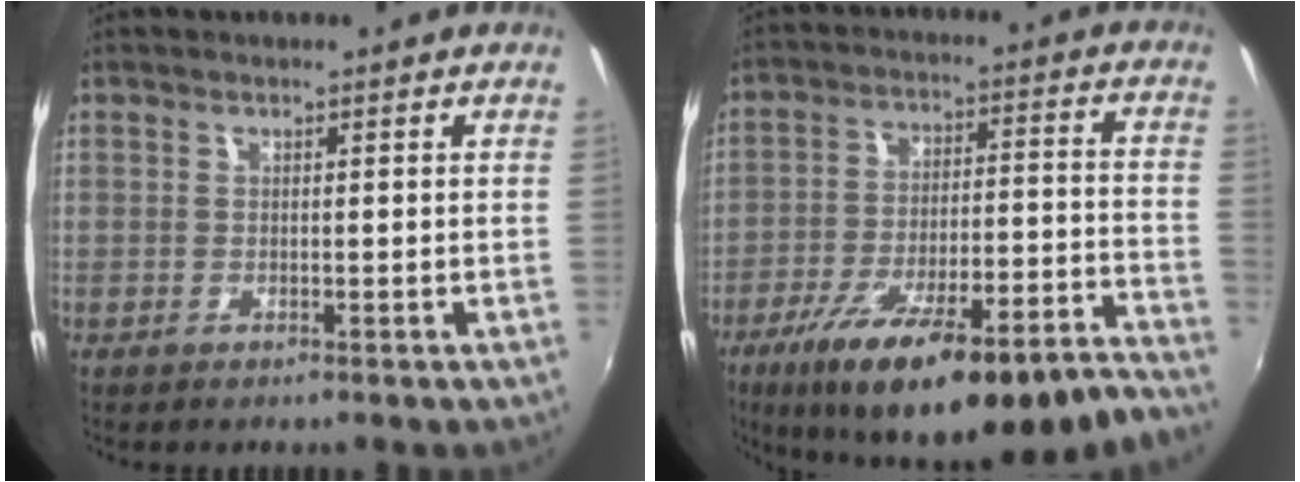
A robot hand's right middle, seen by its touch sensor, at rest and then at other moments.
{"total": 26.1, "force": [-20.8, 3.8, 15.2], "torque": [-0.239, -0.038, -0.296]}